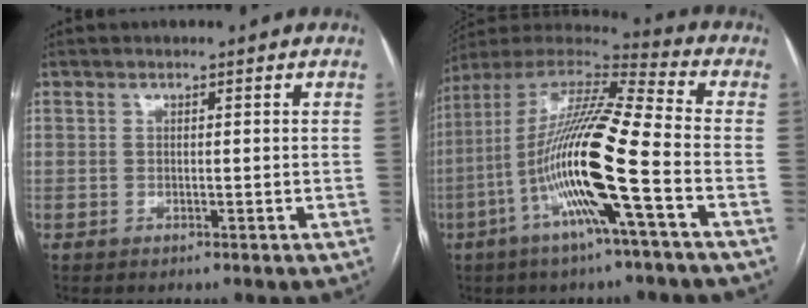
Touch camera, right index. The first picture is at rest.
{"total": 18.9, "force": [-5.5, 0.5, 18.1], "torque": [-0.357, -0.002, -0.111]}